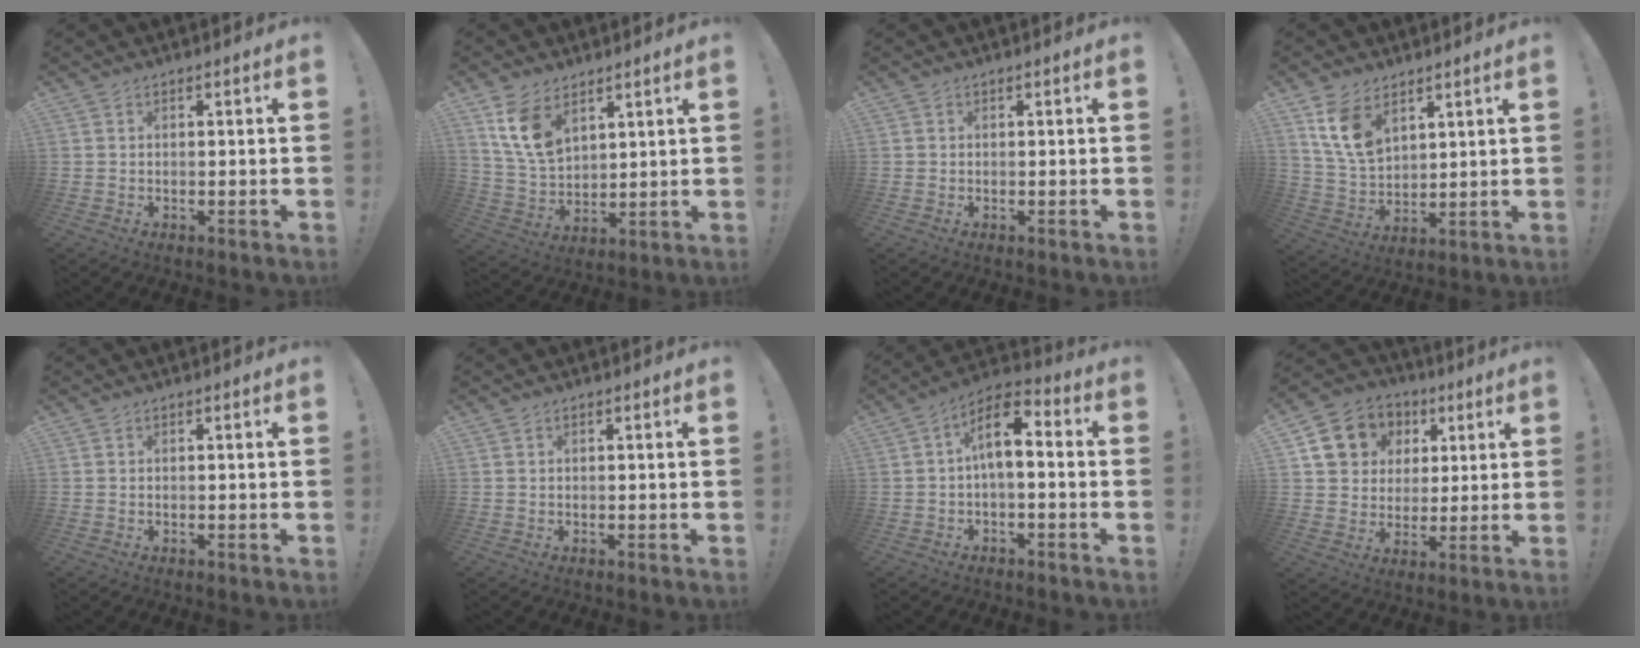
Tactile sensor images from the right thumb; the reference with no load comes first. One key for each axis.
{"total": 11.4, "fx": 6.7, "fy": 6.7, "fz": 6.3, "tx": -0.124, "ty": -0.030, "tz": 0.132}
{"total": 0.6, "fx": 0.0, "fy": 0.6, "fz": 0.1, "tx": -0.008, "ty": 0.005, "tz": 0.001}
{"total": 11.3, "fx": 6.4, "fy": 6.8, "fz": 6.3, "tx": -0.123, "ty": -0.027, "tz": 0.127}
{"total": 0.0}
{"total": 0.0}
{"total": 9.8, "fx": 0.8, "fy": 4.6, "fz": 8.6, "tx": -0.151, "ty": 0.009, "tz": 0.016}
{"total": 12.5, "fx": 4.5, "fy": 10.8, "fz": 4.3, "tx": -0.063, "ty": -0.017, "tz": 0.099}